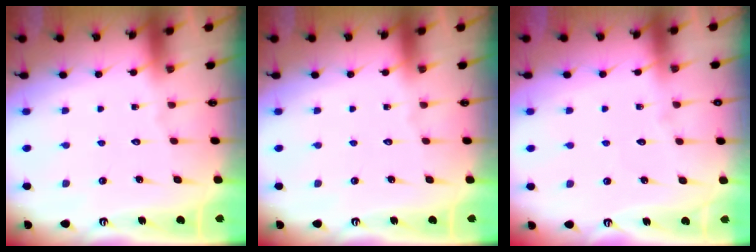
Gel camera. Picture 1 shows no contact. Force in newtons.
{"total": 0.0}
{"total": 2.8, "press": 2.8, "slide": 0.3}